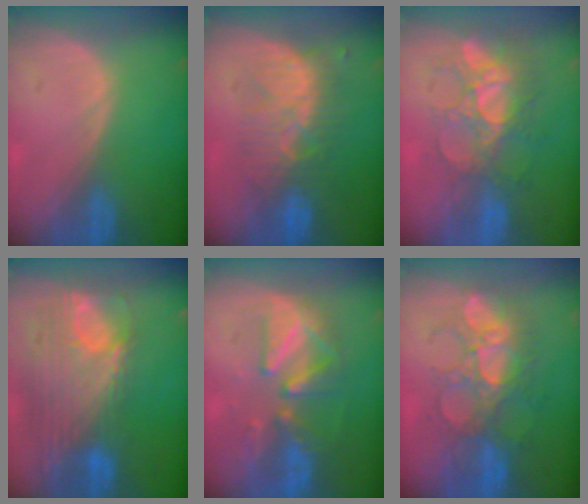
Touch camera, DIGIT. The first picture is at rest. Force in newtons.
{"total": 8.3, "press": 8.1, "slide": 2.0}
{"total": 9.6, "press": 8.4, "slide": 4.5}
{"total": 12.2, "press": 10.3, "slide": 6.5}
{"total": 8.3, "press": 8.1, "slide": 1.9}
{"total": 9.1, "press": 9.0, "slide": 1.8}